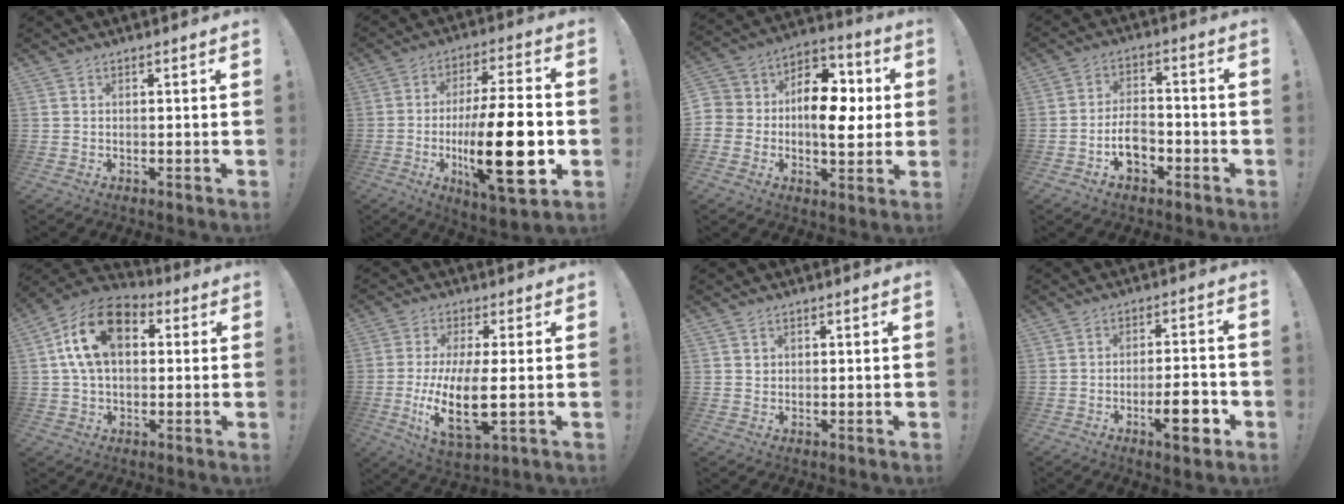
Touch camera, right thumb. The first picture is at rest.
{"total": 23.4, "force": [-4.5, 6.7, 22.0], "torque": [-0.361, -0.005, -0.070]}
{"total": 13.7, "force": [-1.4, 10.0, 9.3], "torque": [-0.127, 0.018, -0.022]}
{"total": 8.0, "force": [-3.6, 5.1, 5.0], "torque": [-0.083, 0.015, -0.062]}
{"total": 16.2, "force": [4.4, 10.2, 11.7], "torque": [-0.217, 0.006, 0.078]}
{"total": 13.8, "force": [-1.7, 4.6, 12.9], "torque": [-0.263, -0.012, -0.026]}
{"total": 1.2, "force": [0.5, 1.1, 0.2], "torque": [-0.002, 0.002, 0.008]}
{"total": 10.0, "force": [-4.4, 2.7, 8.6], "torque": [-0.104, 0.010, -0.074]}